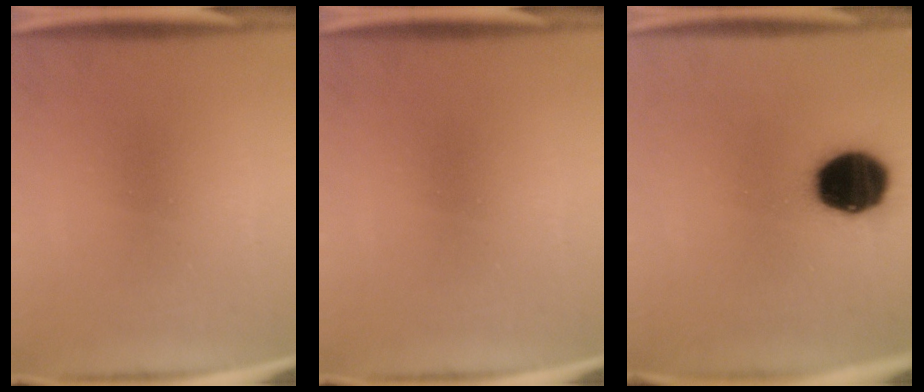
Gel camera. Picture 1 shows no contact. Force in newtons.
{"total": 0.0}
{"total": 17.2}